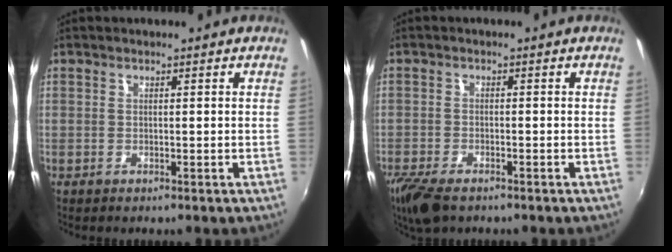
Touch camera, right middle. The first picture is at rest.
{"total": 7.3, "force": [-5.4, 2.8, 4.1], "torque": [-0.107, -0.030, -0.104]}